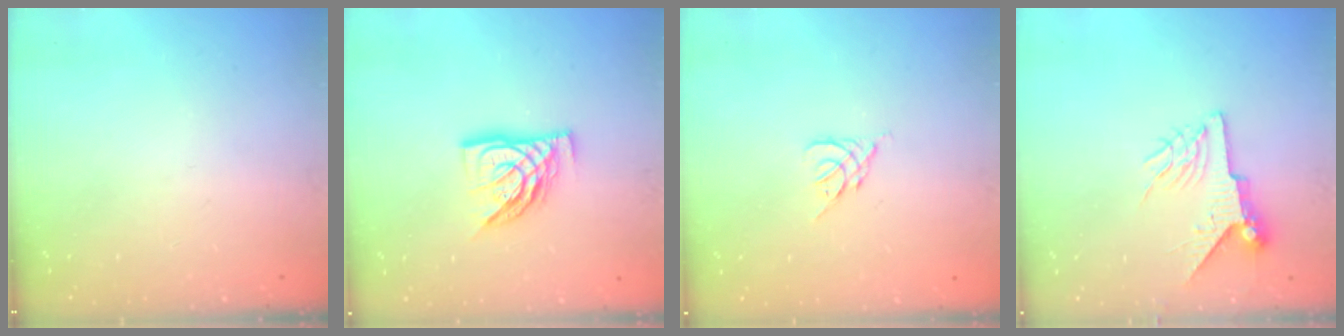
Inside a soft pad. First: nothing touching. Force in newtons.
{"total": 11.3, "press": 11.2, "slide": 1.4}
{"total": 2.6, "press": 2.5, "slide": 0.7}
{"total": 7.2, "press": 7.2, "slide": 0.9}